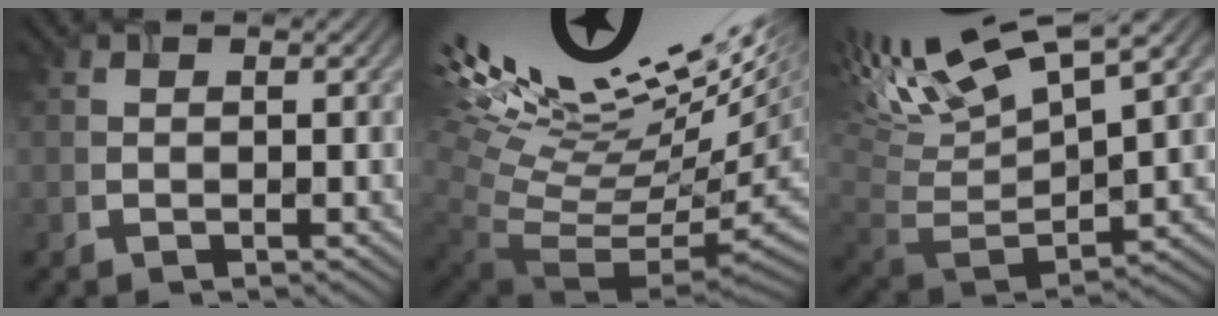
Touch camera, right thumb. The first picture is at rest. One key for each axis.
{"total": 16.6, "fx": 6.4, "fy": 5.2, "fz": 14.4, "tx": -0.216, "ty": 0.041, "tz": 0.132}
{"total": 13.5, "fx": 6.6, "fy": 4.7, "fz": 10.8, "tx": -0.241, "ty": 0.016, "tz": 0.114}